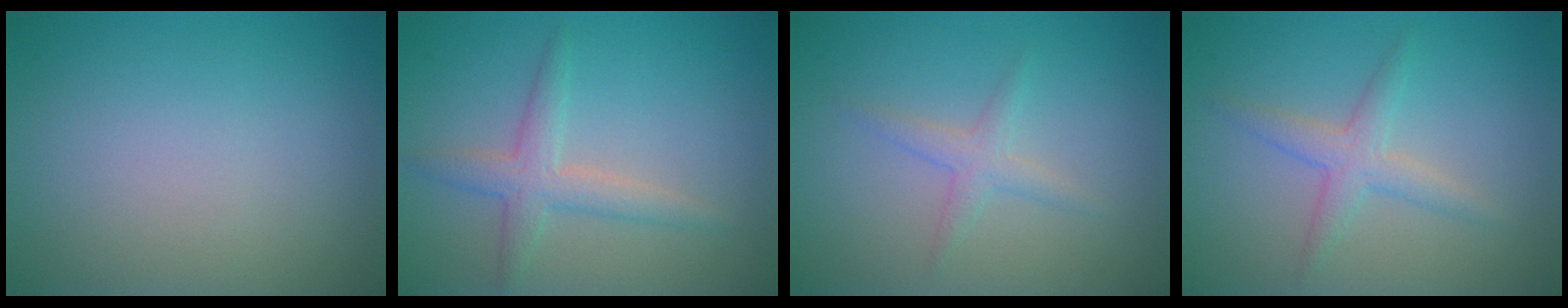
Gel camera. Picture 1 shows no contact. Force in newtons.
{"total": 2.8, "press": 2.8, "slide": 0.0}
{"total": 1.7, "press": 1.6, "slide": 0.1}
{"total": 2.4, "press": 2.4, "slide": 0.1}